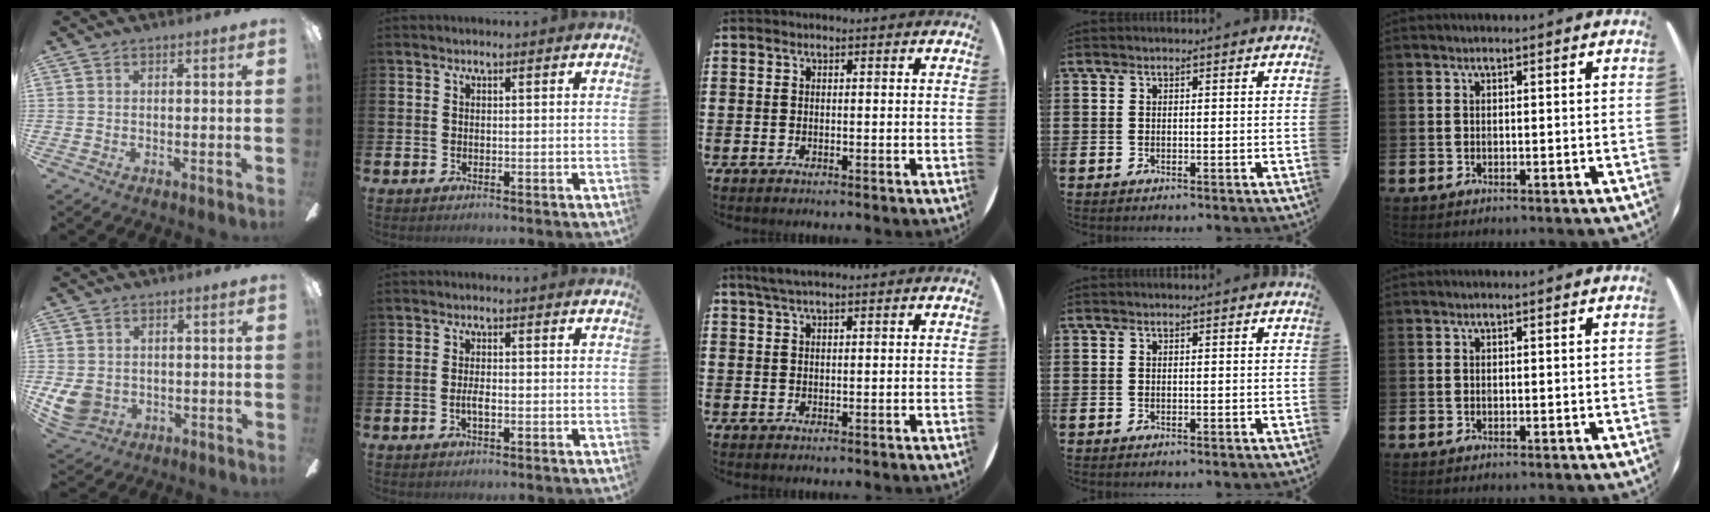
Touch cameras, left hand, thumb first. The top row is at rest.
{"thumb": {"total": 6.8, "force": [-0.2, 6.0, 3.0], "torque": [-0.068, 0.000, -0.004]}, "index": {"total": 1.8, "force": [-0.5, 0.6, 1.6], "torque": [-0.035, 0.003, -0.009]}, "middle": {"total": 2.1, "force": [1.6, 0.2, 1.2], "torque": [-0.026, 0.003, 0.030]}}